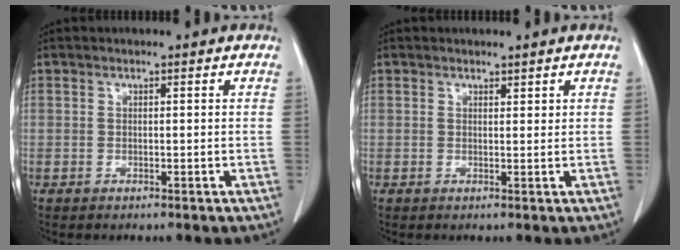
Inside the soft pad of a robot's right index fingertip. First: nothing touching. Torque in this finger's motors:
{"motor_torque": [-0.20, 0.40, -0.08, -0.01]}